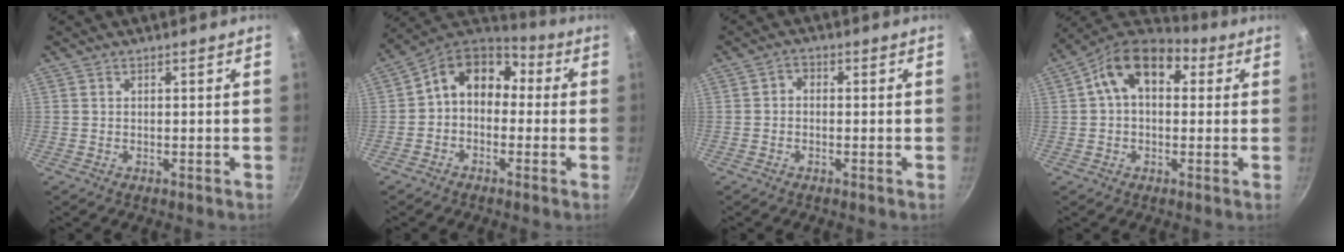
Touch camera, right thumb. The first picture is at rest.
{"total": 12.1, "force": [0.8, 9.2, 7.8], "torque": [-0.099, 0.046, -0.012]}
{"total": 2.0, "force": [-0.4, 1.5, 1.2], "torque": [-0.022, 0.011, -0.012]}
{"total": 13.8, "force": [3.6, 9.1, 9.7], "torque": [-0.129, 0.025, 0.037]}